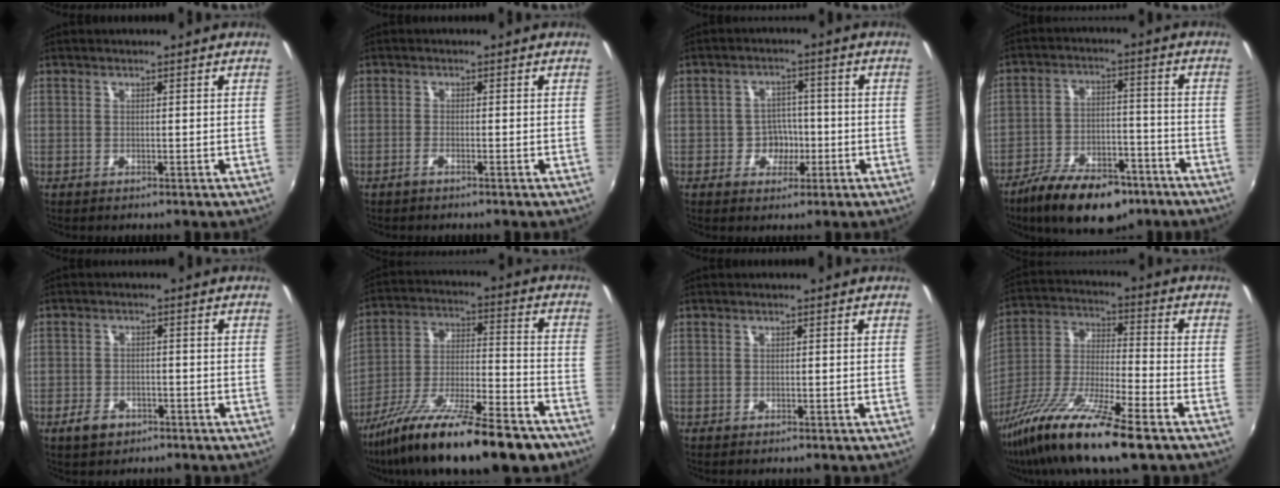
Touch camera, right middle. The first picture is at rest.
{"total": 1.0, "force": [-0.8, 0.0, 0.5], "torque": [-0.016, 0.000, -0.021]}
{"total": 4.5, "force": [-1.5, 4.0, 1.5], "torque": [-0.026, 0.010, -0.019]}
{"total": 16.3, "force": [-11.5, 6.9, 9.2], "torque": [-0.182, -0.017, -0.179]}
{"total": 4.2, "force": [-2.7, 2.6, 1.9], "torque": [-0.051, 0.000, -0.043]}
{"total": 23.0, "force": [-16.2, 5.6, 15.3], "torque": [-0.272, -0.038, -0.256]}
{"total": 0.0}
{"total": 18.9, "force": [-12.7, 2.7, 13.8], "torque": [-0.272, -0.032, -0.235]}